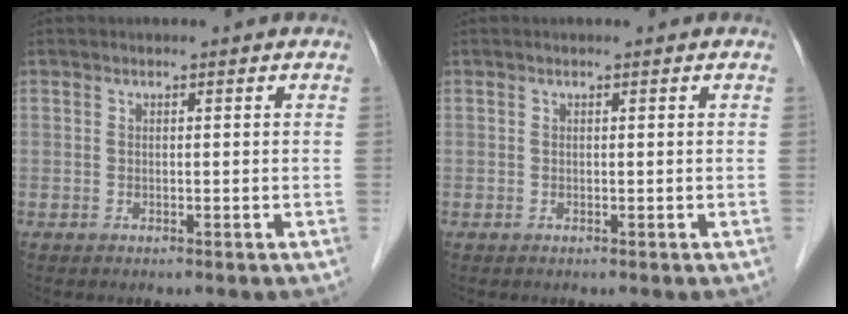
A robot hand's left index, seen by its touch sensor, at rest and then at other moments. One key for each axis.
{"total": 0.0}